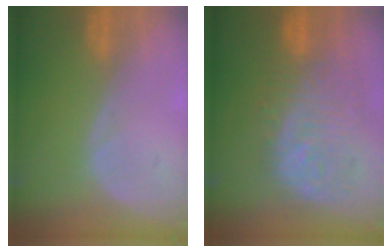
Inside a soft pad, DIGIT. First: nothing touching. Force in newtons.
{"total": 12.1, "press": 10.9, "slide": 5.4}